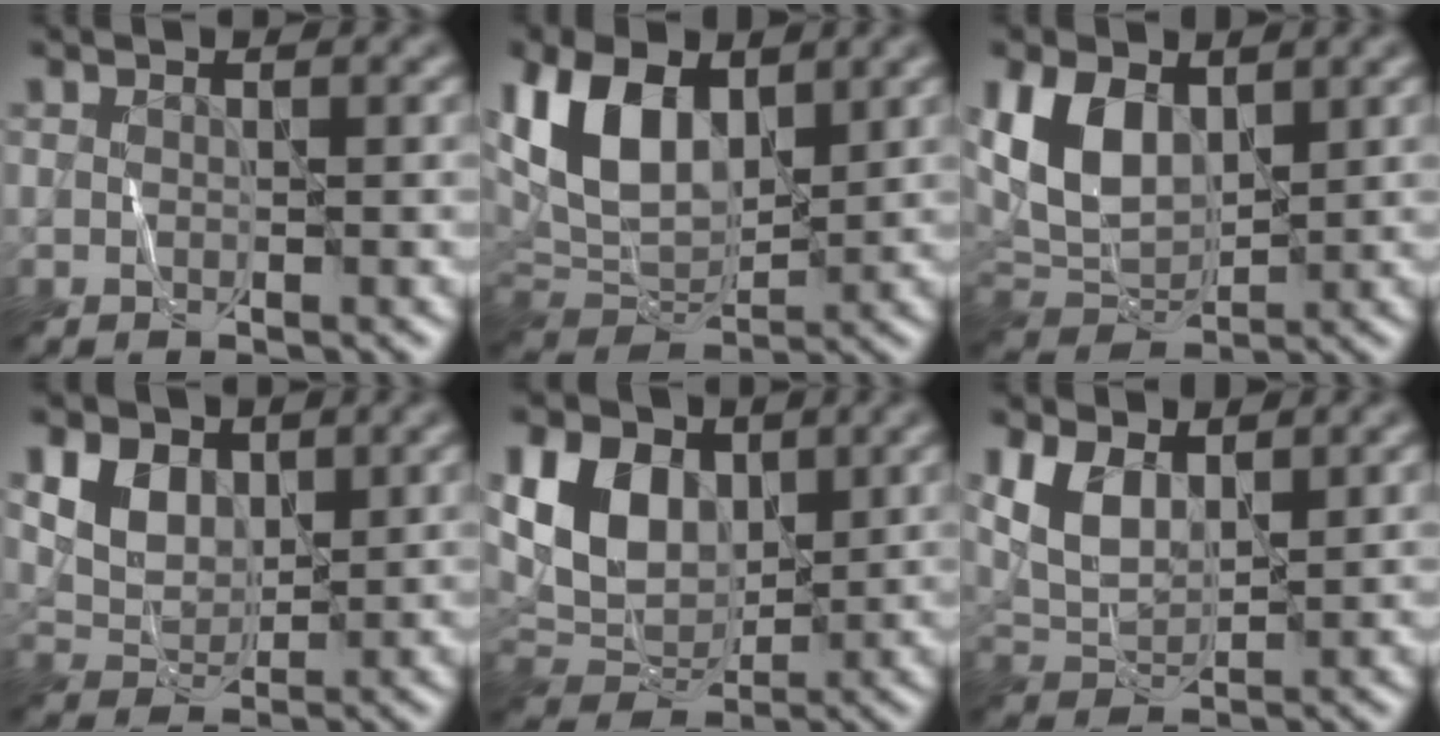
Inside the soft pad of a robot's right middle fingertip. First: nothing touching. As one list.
[{"total": 9.5, "force": [3.4, 5.7, 6.7], "torque": [-0.156, 0.003, 0.059]}, {"total": 6.6, "force": [2.1, 4.3, 4.6], "torque": [-0.100, -0.005, 0.039]}, {"total": 4.3, "force": [1.9, 3.1, 2.3], "torque": [-0.058, -0.009, 0.037]}, {"total": 7.8, "force": [2.3, 5.5, 5.0], "torque": [-0.107, -0.001, 0.039]}, {"total": 4.0, "force": [1.8, 2.4, 2.7], "torque": [-0.068, -0.004, 0.038]}]